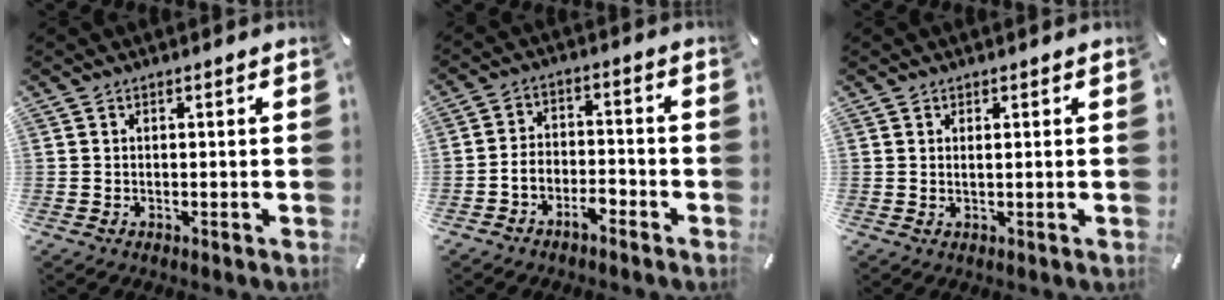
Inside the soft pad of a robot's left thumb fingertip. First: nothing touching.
{"total": 5.3, "force": [-3.9, 2.8, 2.2], "torque": [-0.040, 0.022, -0.074]}
{"total": 1.2, "force": [0.6, 0.0, 1.0], "torque": [-0.019, -0.001, 0.010]}